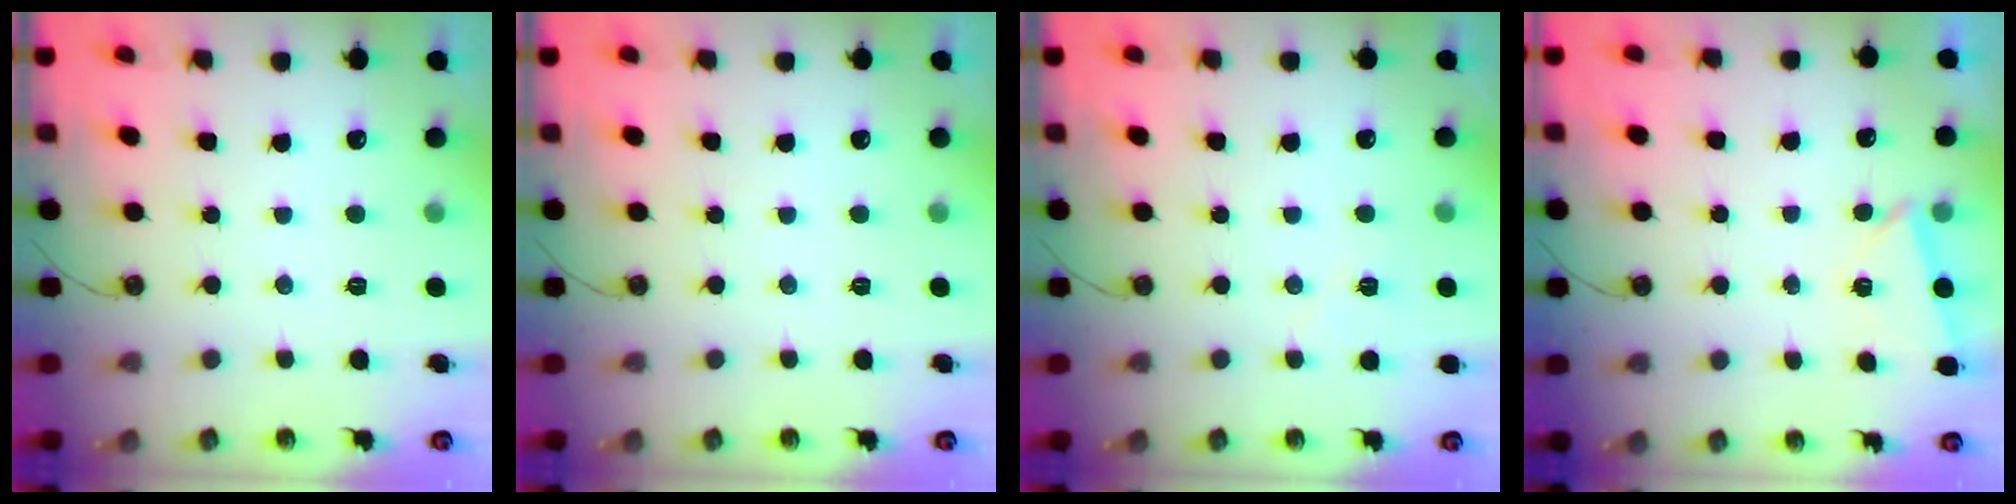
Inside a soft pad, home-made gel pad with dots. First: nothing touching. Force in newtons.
{"total": 0.0}
{"total": 5.1, "press": 5.0, "slide": 1.1}
{"total": 2.7, "press": 2.5, "slide": 1.1}